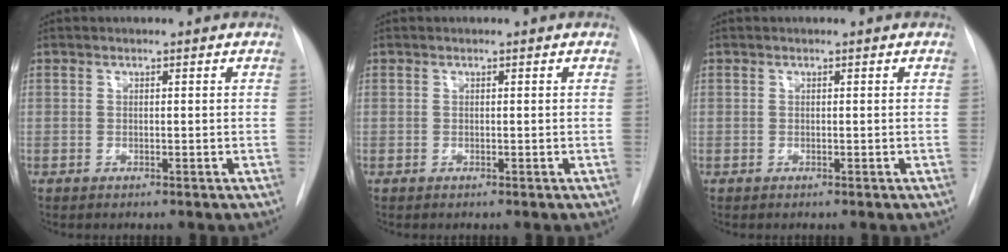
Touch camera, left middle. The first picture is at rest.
{"total": 0.0}
{"total": 0.0}